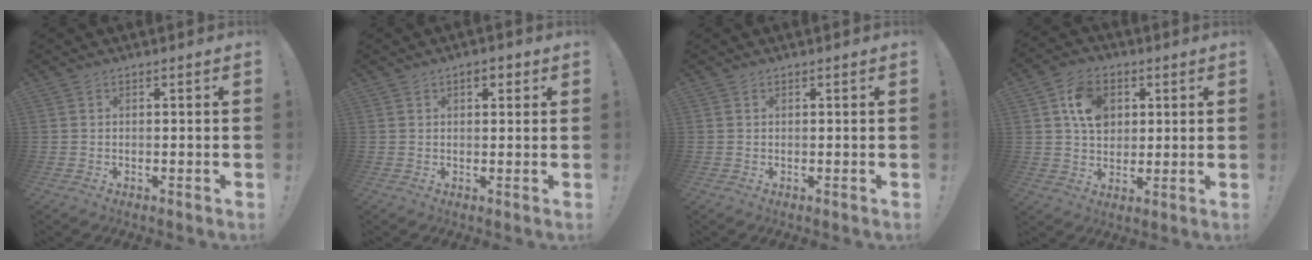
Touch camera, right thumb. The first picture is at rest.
{"total": 2.7, "force": [1.1, 1.5, 1.9], "torque": [-0.024, 0.001, 0.015]}
{"total": 0.0}
{"total": 11.6, "force": [3.6, 9.0, 6.2], "torque": [-0.092, 0.001, 0.072]}